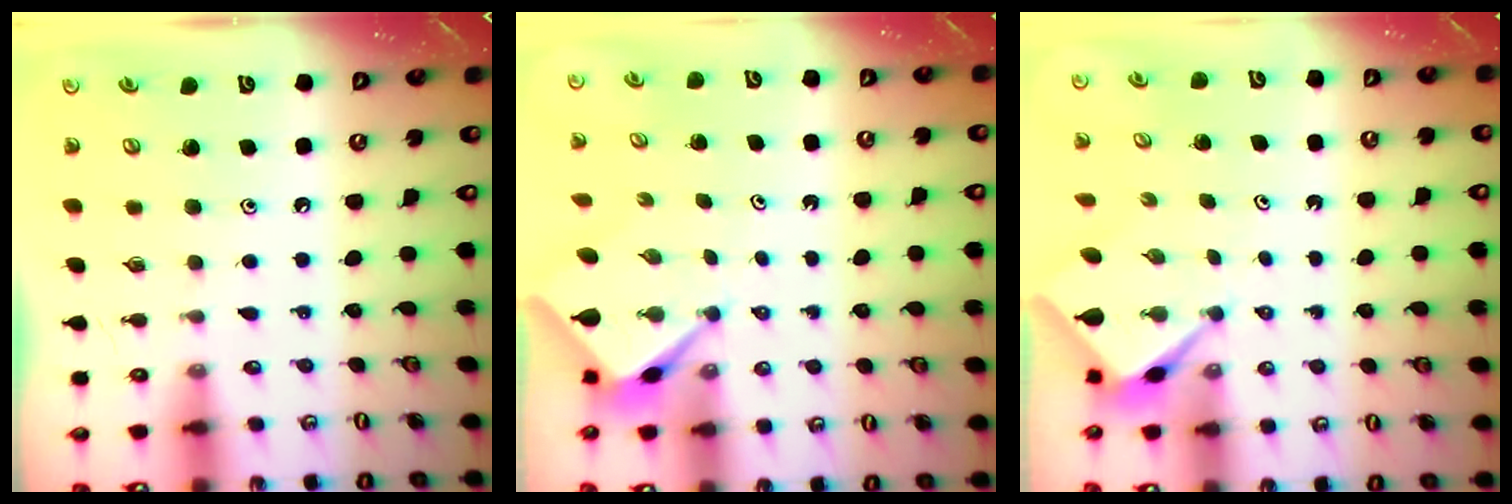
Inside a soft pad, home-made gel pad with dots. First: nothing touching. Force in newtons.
{"total": 2.6, "press": 2.6, "slide": 0.1}
{"total": 2.6, "press": 2.6, "slide": 0.1}